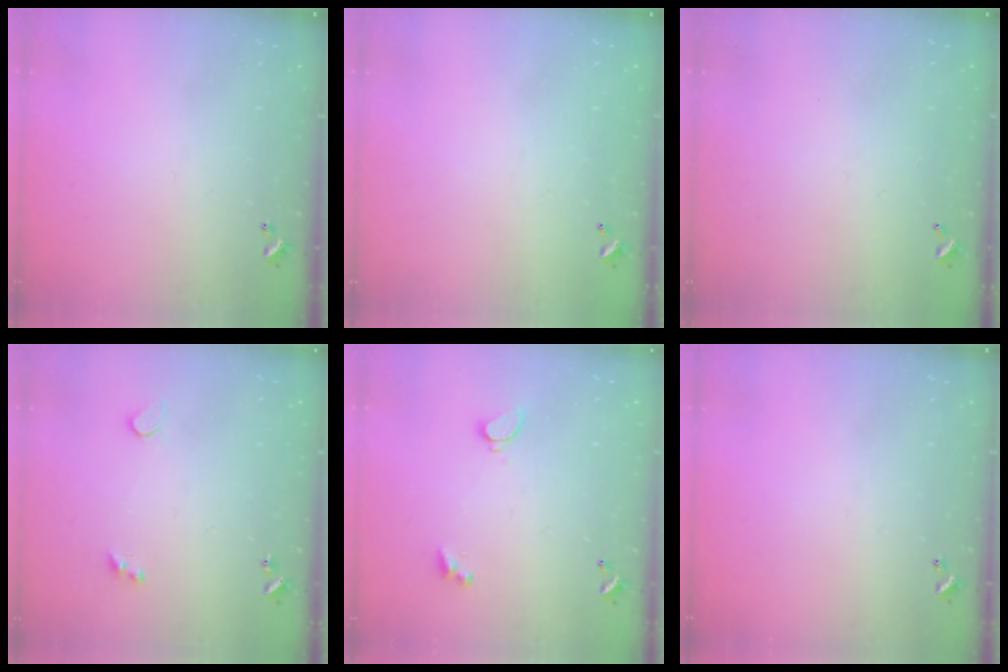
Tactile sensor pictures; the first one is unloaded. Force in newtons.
{"total": 2.9, "press": 2.9, "slide": 0.1}
{"total": 2.9, "press": 2.9, "slide": 0.1}
{"total": 2.6, "press": 2.2, "slide": 1.2}
{"total": 1.7, "press": 1.7, "slide": 0.3}
{"total": 0.0}